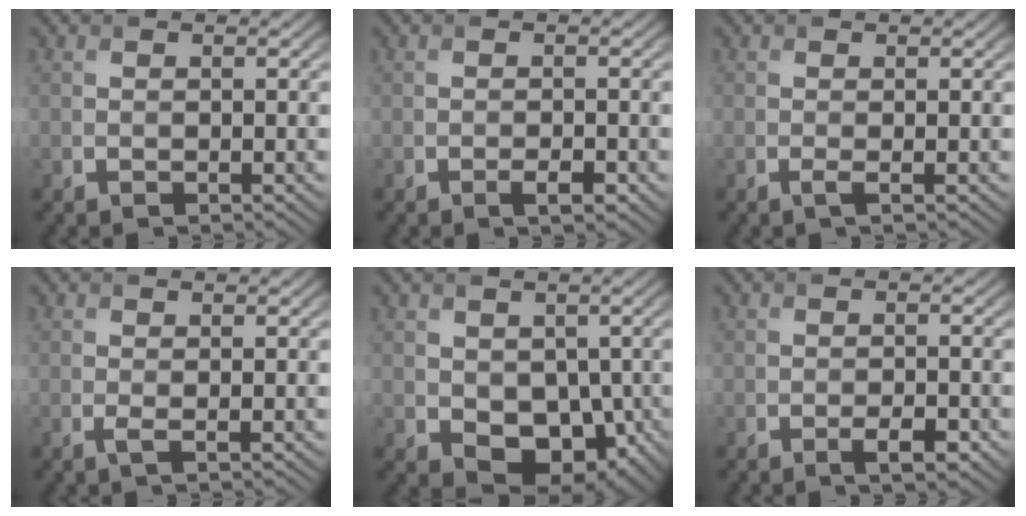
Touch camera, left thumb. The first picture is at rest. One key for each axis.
{"total": 1.4, "fx": -0.8, "fy": 0.4, "fz": 1.1, "tx": -0.020, "ty": -0.002, "tz": -0.012}
{"total": 0.8, "fx": -0.1, "fy": 0.0, "fz": 0.8, "tx": -0.021, "ty": -0.004, "tz": -0.004}
{"total": 0.9, "fx": 0.0, "fy": 0.0, "fz": 0.8, "tx": -0.023, "ty": -0.002, "tz": -0.002}
{"total": 6.7, "fx": -0.4, "fy": 4.9, "fz": 4.5, "tx": -0.087, "ty": -0.031, "tz": 0.008}
{"total": 1.9, "fx": -1.1, "fy": 0.5, "fz": 1.5, "tx": -0.026, "ty": -0.001, "tz": -0.017}